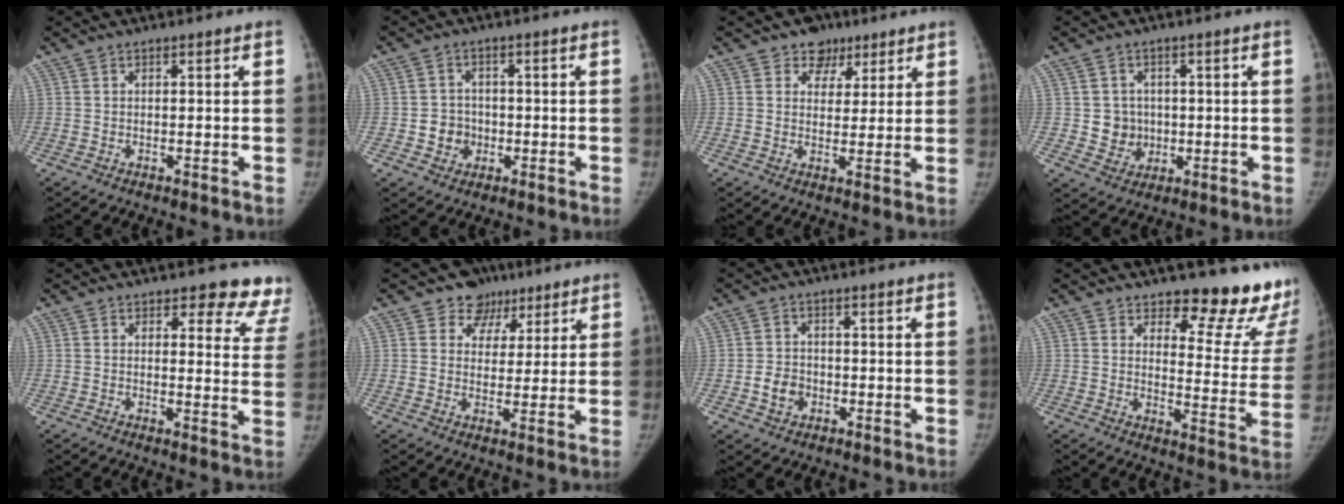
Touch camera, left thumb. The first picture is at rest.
{"total": 4.8, "force": [-1.0, 4.4, 1.6], "torque": [-0.001, 0.009, -0.016]}
{"total": 5.7, "force": [3.5, 4.4, 0.9], "torque": [0.016, -0.014, 0.051]}
{"total": 5.5, "force": [0.0, 5.2, 1.6], "torque": [0.002, 0.006, 0.007]}
{"total": 10.4, "force": [9.5, 3.9, 1.7], "torque": [0.037, -0.072, 0.070]}
{"total": 6.7, "force": [4.2, 5.2, 0.1], "torque": [0.035, -0.019, 0.061]}
{"total": 4.4, "force": [-1.4, 3.6, 2.1], "torque": [-0.025, 0.011, -0.024]}
{"total": 17.3, "force": [14.0, 5.9, 8.2], "torque": [-0.048, -0.131, 0.159]}